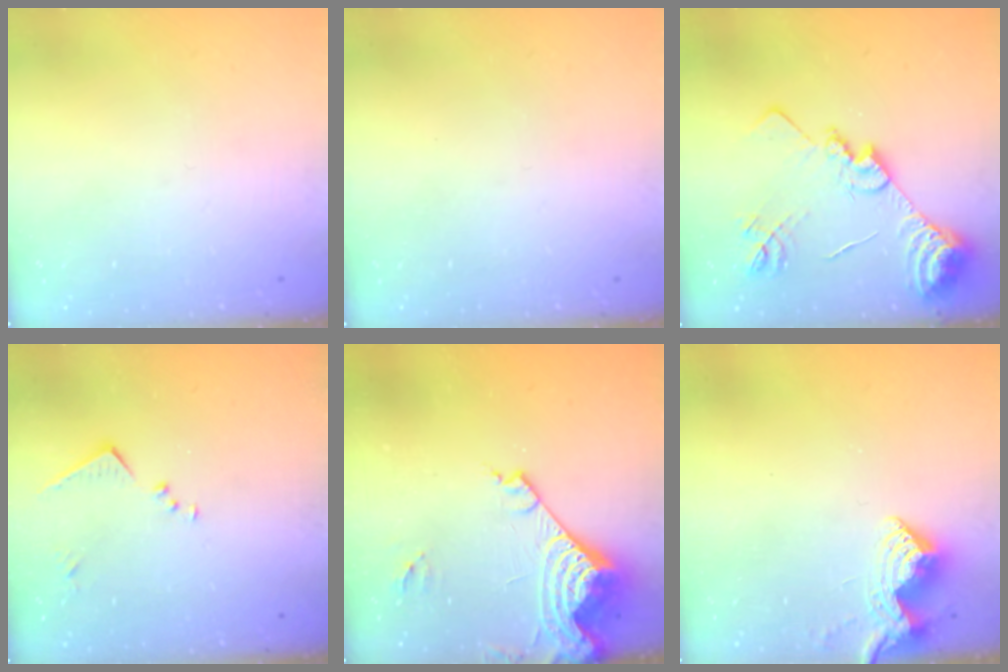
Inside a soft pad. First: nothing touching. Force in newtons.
{"total": 0.0}
{"total": 18.3, "press": 18.2, "slide": 1.9}
{"total": 8.7, "press": 8.7, "slide": 0.5}
{"total": 14.5, "press": 14.4, "slide": 1.6}
{"total": 10.4, "press": 10.4, "slide": 0.2}